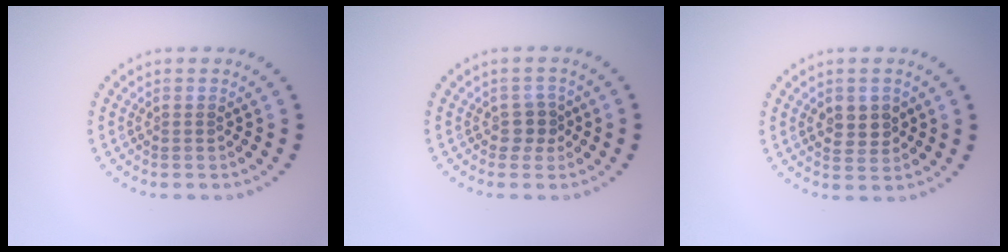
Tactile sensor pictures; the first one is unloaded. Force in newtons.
{"total": 1.7, "press": 1.3, "slide": 1.0}
{"total": 2.6, "press": 2.5, "slide": 0.6}